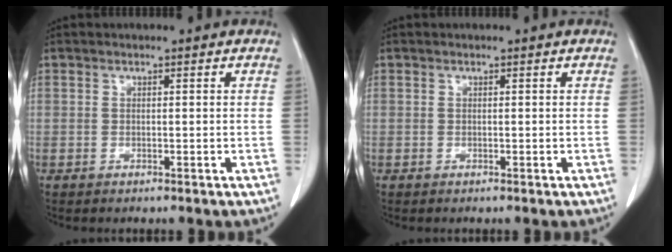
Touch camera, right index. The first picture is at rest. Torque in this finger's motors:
{"motor_torque": [0.00, 0.00, 0.00, 0.00]}